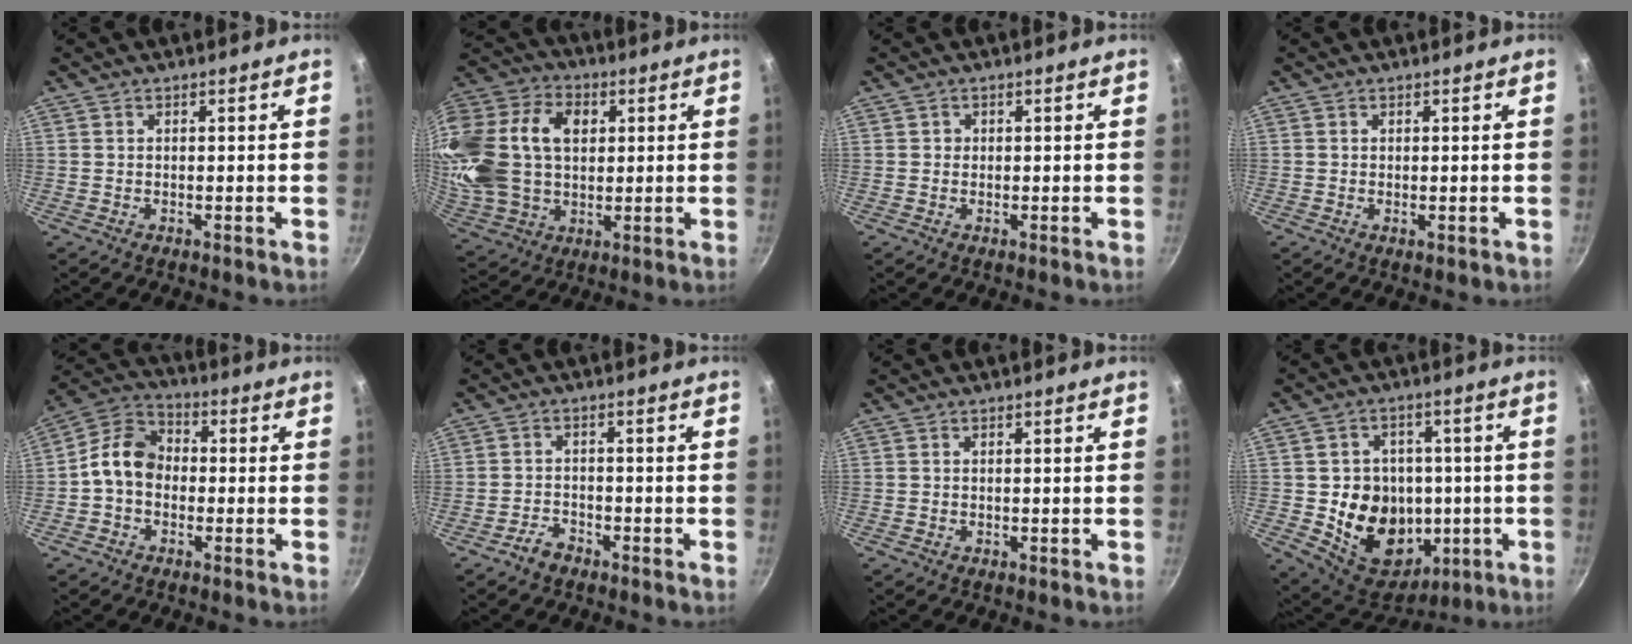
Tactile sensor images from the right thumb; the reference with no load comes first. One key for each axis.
{"total": 25.2, "fx": 4.8, "fy": 17.7, "fz": 17.3, "tx": -0.347, "ty": 0.016, "tz": 0.087}
{"total": 0.7, "fx": 0.0, "fy": 0.7, "fz": 0.0, "tx": 0.006, "ty": 0.001, "tz": -0.002}
{"total": 0.5, "fx": 0.0, "fy": 0.1, "fz": 0.5, "tx": -0.008, "ty": -0.002, "tz": 0.000}
{"total": 9.0, "fx": -1.1, "fy": 7.1, "fz": 5.5, "tx": -0.071, "ty": 0.031, "tz": -0.045}
{"total": 3.2, "fx": -2.5, "fy": 1.7, "fz": 1.2, "tx": -0.017, "ty": 0.027, "tz": -0.043}
{"total": 0.0}
{"total": 17.7, "fx": -2.2, "fy": 14.8, "fz": 9.4, "tx": -0.111, "ty": 0.011, "tz": -0.014}